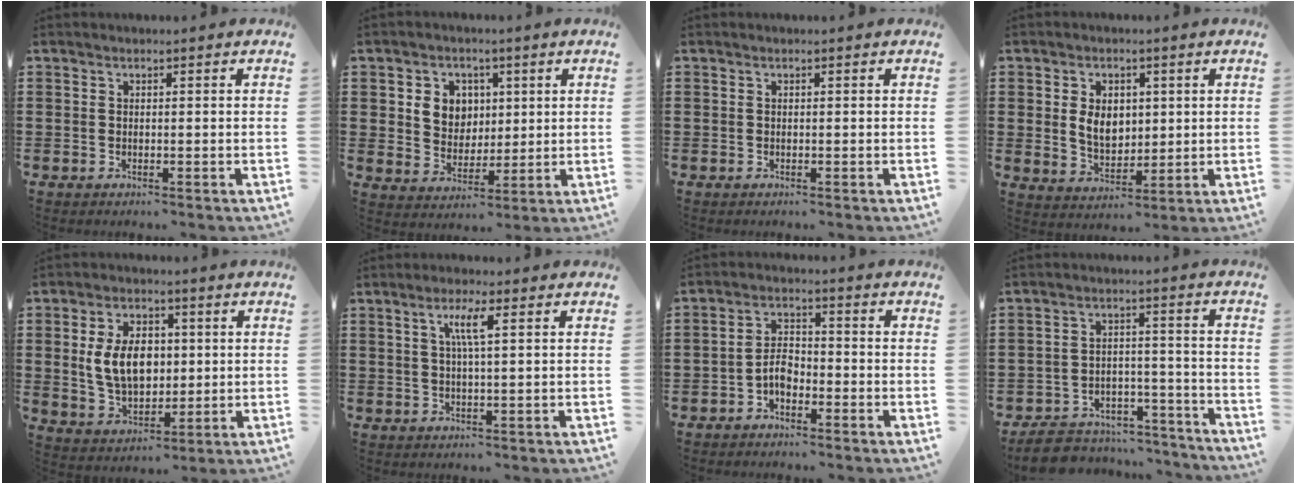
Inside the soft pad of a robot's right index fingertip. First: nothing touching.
{"total": 5.7, "force": [1.5, 5.2, 1.8], "torque": [-0.044, 0.011, 0.023]}
{"total": 0.0}
{"total": 5.5, "force": [0.8, 4.1, 3.7], "torque": [-0.066, 0.006, 0.010]}
{"total": 8.7, "force": [0.9, 5.8, 6.5], "torque": [-0.147, 0.009, 0.010]}
{"total": 3.7, "force": [1.0, 0.0, 3.5], "torque": [-0.071, 0.001, 0.012]}
{"total": 3.9, "force": [-2.0, 2.2, 2.6], "torque": [-0.064, 0.003, -0.043]}
{"total": 6.8, "force": [-6.3, 2.2, 1.3], "torque": [-0.028, 0.020, -0.125]}